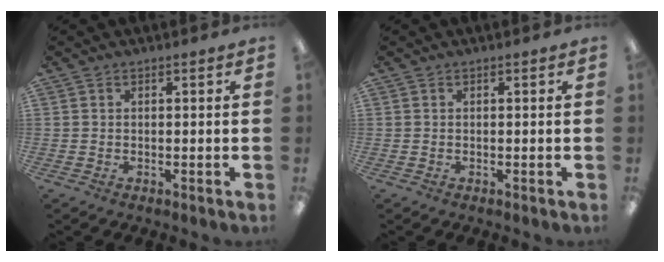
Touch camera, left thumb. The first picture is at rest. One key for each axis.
{"total": 0.0}